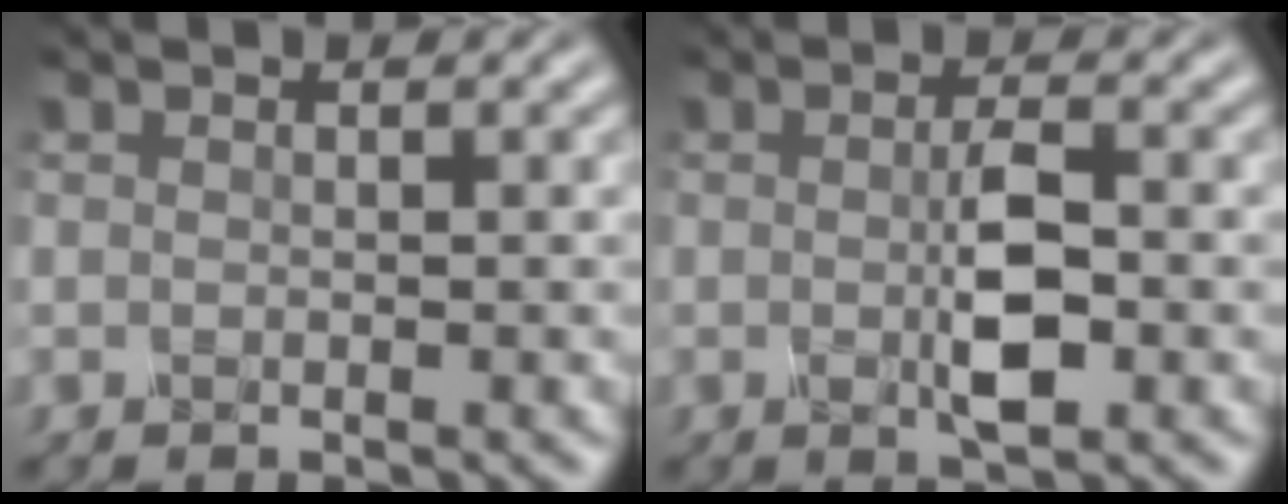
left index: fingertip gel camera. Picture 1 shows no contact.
{"total": 2.9, "force": [-0.3, 0.4, 2.8], "torque": [-0.066, -0.002, 0.001]}